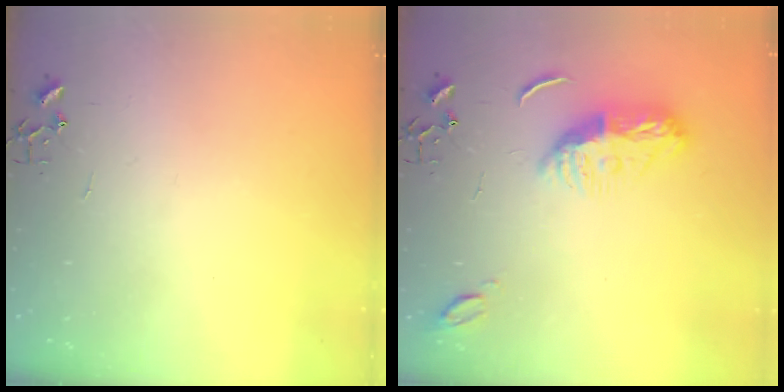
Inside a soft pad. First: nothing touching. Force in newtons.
{"total": 10.4, "press": 10.4, "slide": 0.1}